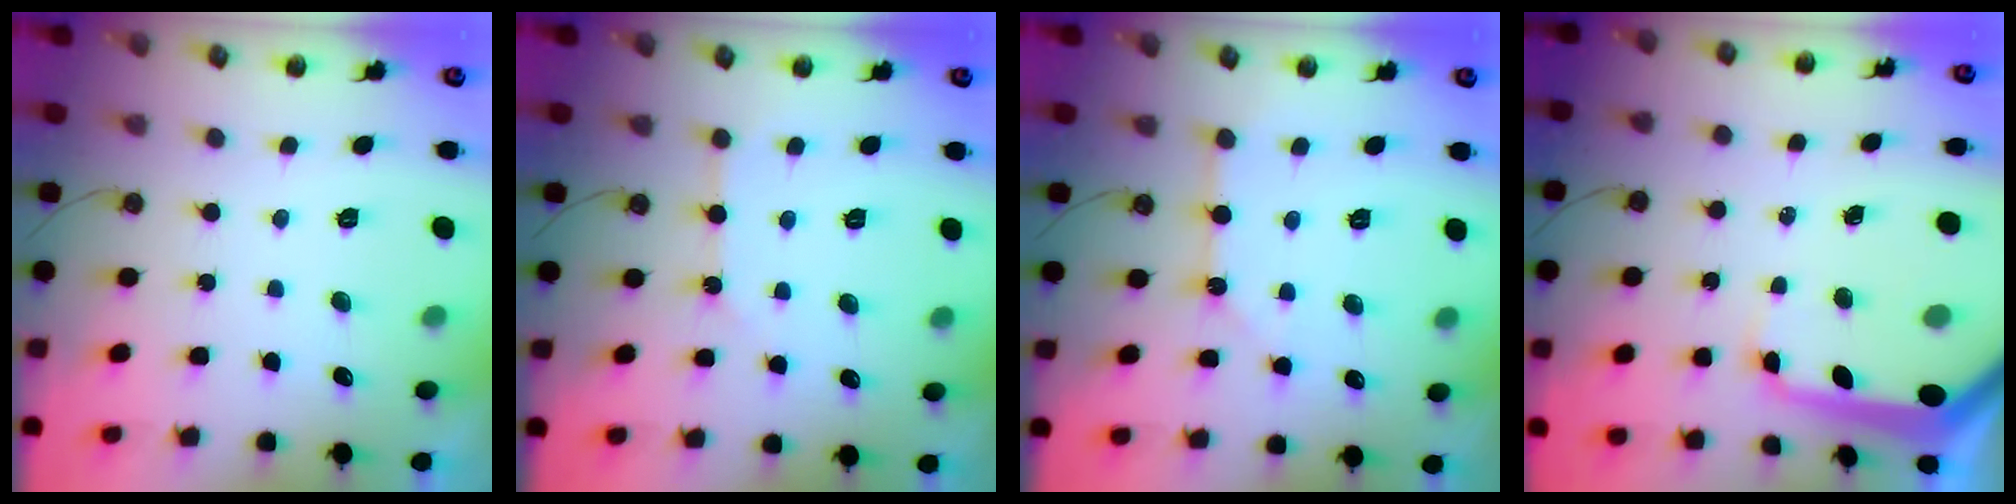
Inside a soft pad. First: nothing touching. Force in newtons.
{"total": 4.8, "press": 4.7, "slide": 0.7}
{"total": 2.5, "press": 2.5, "slide": 0.2}
{"total": 16.5, "press": 16.4, "slide": 1.9}